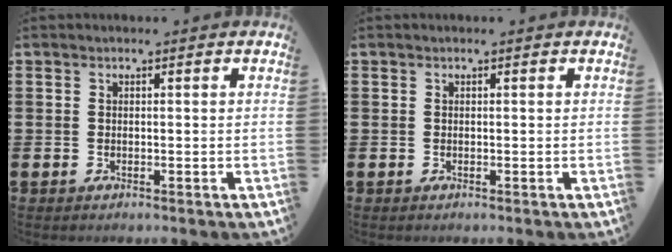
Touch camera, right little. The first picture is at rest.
{"total": 0.0}